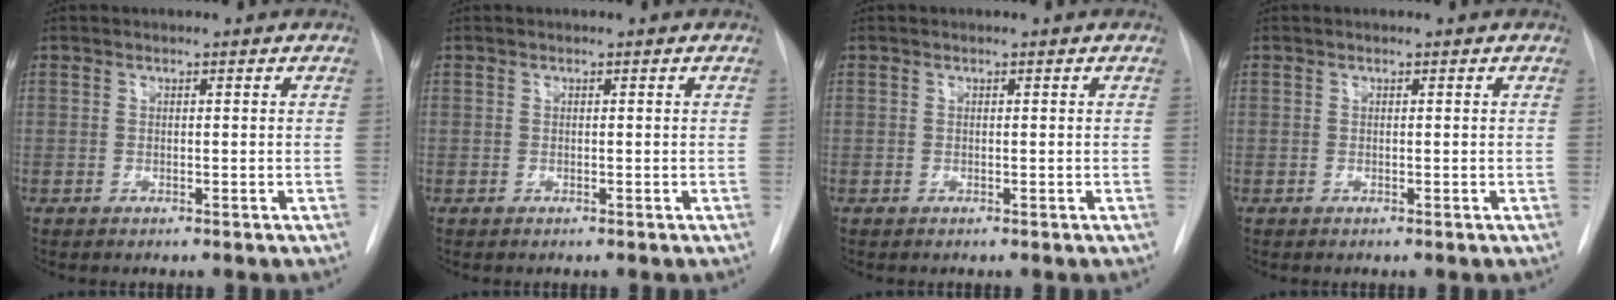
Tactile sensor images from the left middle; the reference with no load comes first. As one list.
[{"total": 0.0}, {"total": 0.0}, {"total": 0.0}]